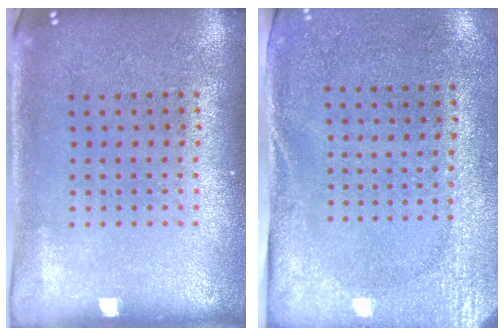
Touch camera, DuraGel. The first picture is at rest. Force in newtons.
{"total": 2.7, "press": 2.1, "slide": 1.7}